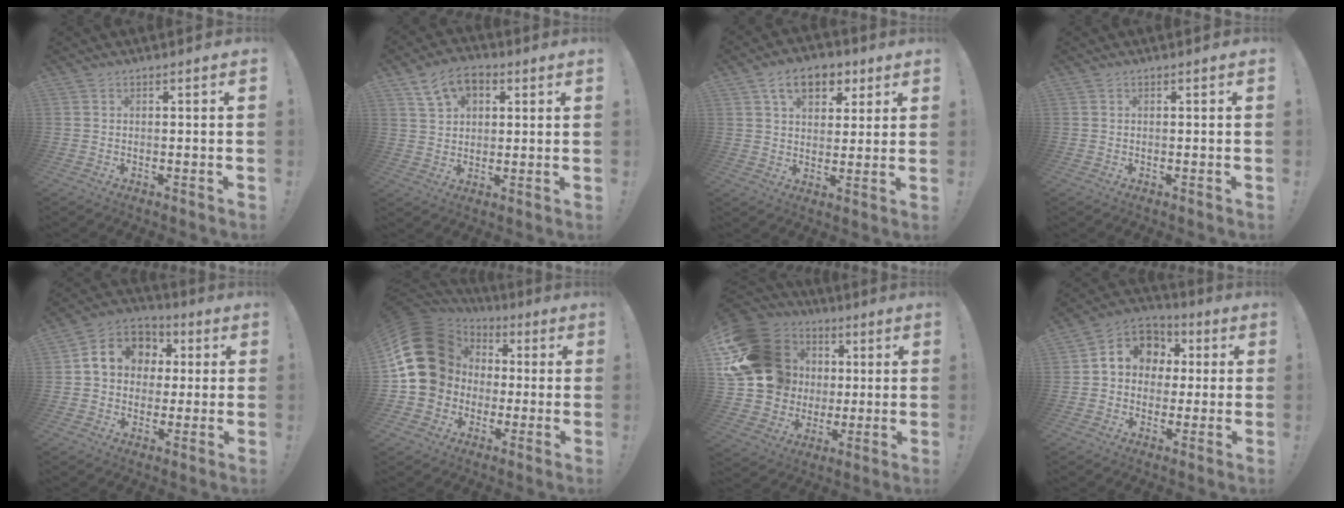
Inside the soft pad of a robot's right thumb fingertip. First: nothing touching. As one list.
[{"total": 8.9, "force": [4.5, 5.7, 5.2], "torque": [-0.080, -0.008, 0.086]}, {"total": 11.5, "force": [5.6, 7.6, 6.6], "torque": [-0.091, -0.015, 0.104]}, {"total": 0.0}, {"total": 11.6, "force": [2.4, 10.1, 5.2], "torque": [-0.071, -0.001, 0.051]}, {"total": 21.9, "force": [2.6, 18.5, 11.6], "torque": [-0.191, -0.005, 0.081]}, {"total": 23.0, "force": [4.7, 19.4, 11.4], "torque": [-0.176, -0.014, 0.134]}, {"total": 10.1, "force": [2.0, 9.0, 4.2], "torque": [-0.061, -0.001, 0.044]}]